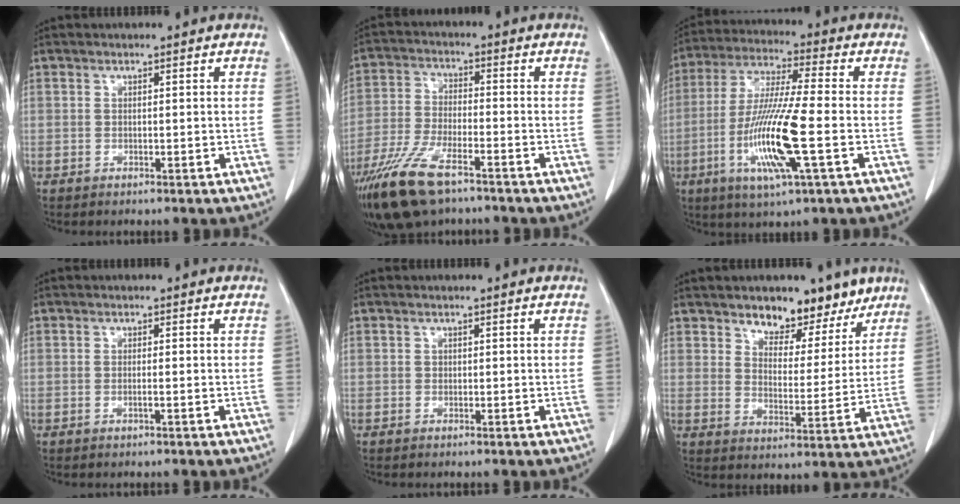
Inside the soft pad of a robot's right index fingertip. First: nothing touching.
{"total": 11.5, "force": [-7.9, 3.3, 7.7], "torque": [-0.157, -0.020, -0.145]}
{"total": 14.6, "force": [-3.9, 0.6, 14.0], "torque": [-0.286, -0.018, -0.076]}
{"total": 0.8, "force": [-0.3, -0.1, 0.7], "torque": [-0.012, 0.000, -0.005]}
{"total": 0.0}
{"total": 9.1, "force": [7.1, 4.5, 3.7], "torque": [-0.033, -0.005, 0.108]}